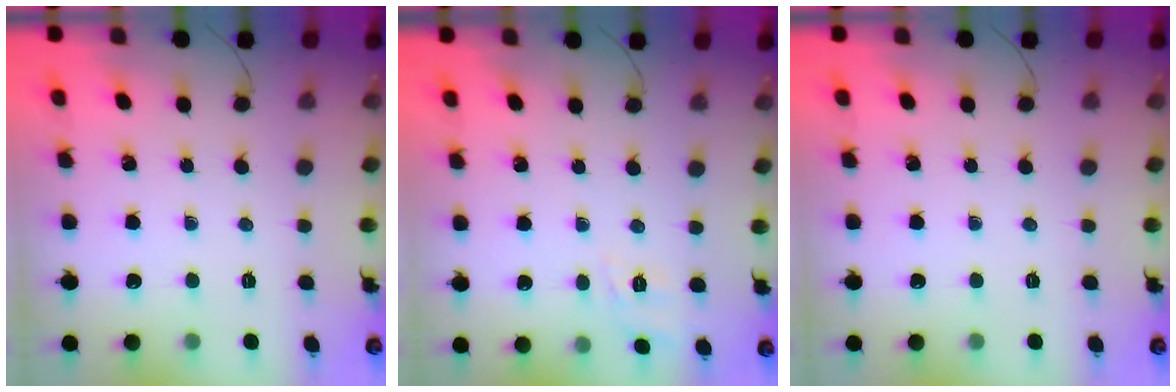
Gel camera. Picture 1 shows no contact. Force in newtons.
{"total": 2.0, "press": 0.4, "slide": 1.9}
{"total": 0.0}